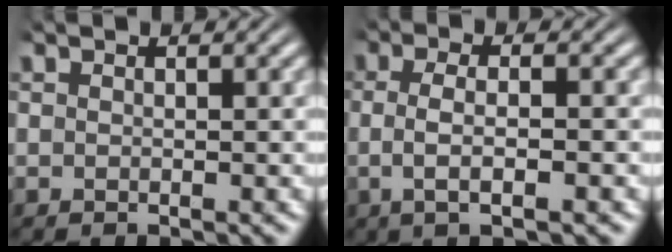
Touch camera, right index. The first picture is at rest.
{"total": 3.7, "force": [-0.4, 1.1, 3.5], "torque": [-0.068, -0.002, -0.006]}